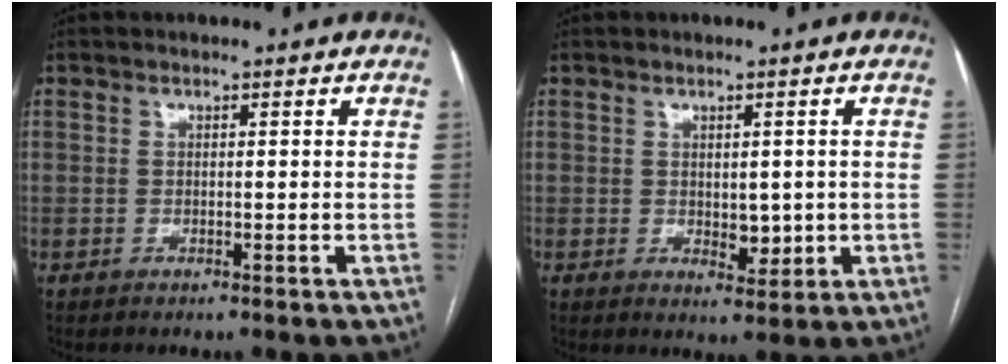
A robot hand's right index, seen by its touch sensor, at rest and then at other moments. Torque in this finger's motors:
{"motor_torque": [0.23, 0.27, 0.06, 0.01]}